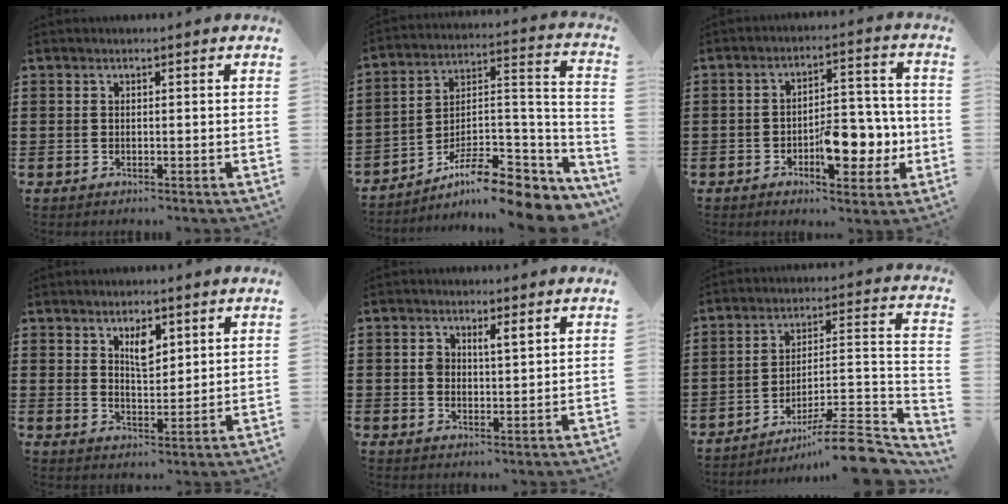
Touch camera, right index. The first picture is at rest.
{"total": 9.8, "force": [-7.8, 2.8, 5.3], "torque": [-0.077, 0.015, -0.145]}
{"total": 8.6, "force": [-2.7, 4.2, 7.0], "torque": [-0.088, 0.004, -0.045]}
{"total": 4.3, "force": [2.5, 1.9, 2.9], "torque": [-0.047, 0.000, 0.041]}
{"total": 2.3, "force": [0.9, 1.3, 1.7], "torque": [-0.029, 0.002, 0.013]}
{"total": 10.1, "force": [-8.3, 1.3, 5.6], "torque": [-0.079, 0.021, -0.164]}